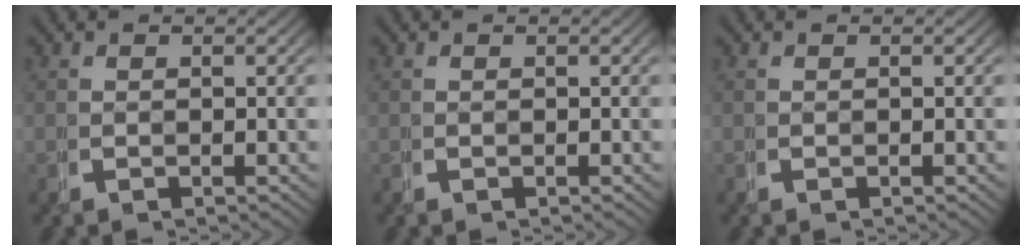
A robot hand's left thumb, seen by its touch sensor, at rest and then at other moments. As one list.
[{"total": 0.0}, {"total": 0.0}]